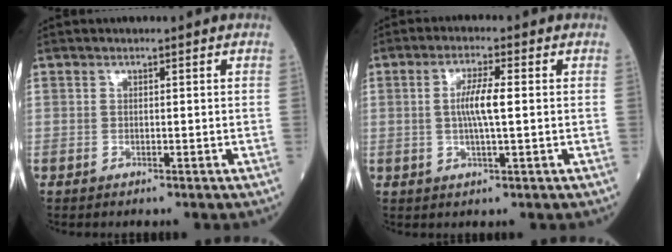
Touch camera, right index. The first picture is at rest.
{"total": 5.1, "force": [0.3, 0.3, 5.1], "torque": [-0.099, 0.001, 0.003]}